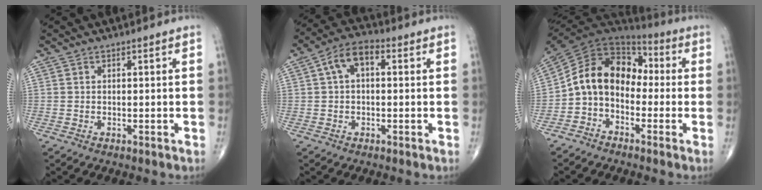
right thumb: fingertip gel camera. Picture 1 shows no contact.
{"total": 6.7, "force": [1.3, 3.8, 5.3], "torque": [-0.091, 0.024, 0.013]}
{"total": 13.0, "force": [-2.0, 9.8, 8.4], "torque": [-0.124, 0.067, -0.055]}